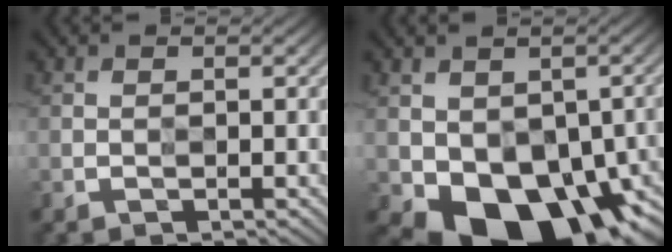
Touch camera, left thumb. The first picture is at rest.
{"total": 12.4, "force": [-4.1, 8.4, 8.2], "torque": [-0.134, -0.035, -0.050]}